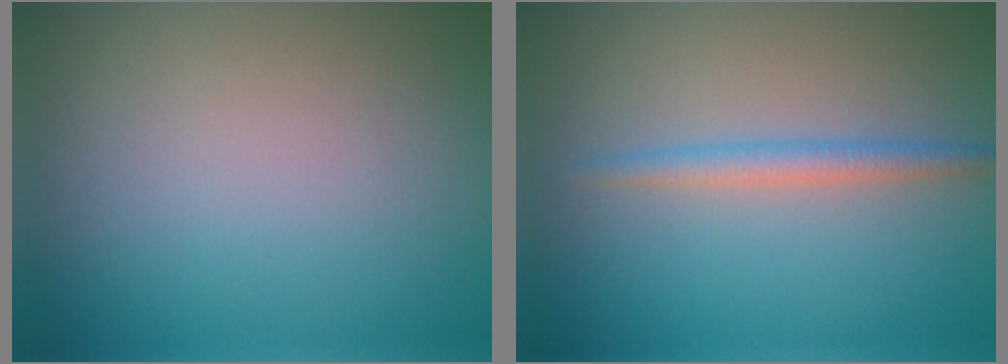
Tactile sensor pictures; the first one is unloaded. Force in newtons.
{"total": 1.9, "press": 1.9, "slide": 0.2}